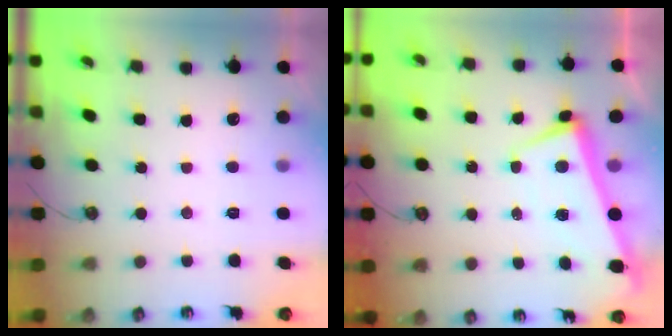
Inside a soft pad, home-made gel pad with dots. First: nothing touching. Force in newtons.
{"total": 2.1, "press": 2.0, "slide": 0.7}